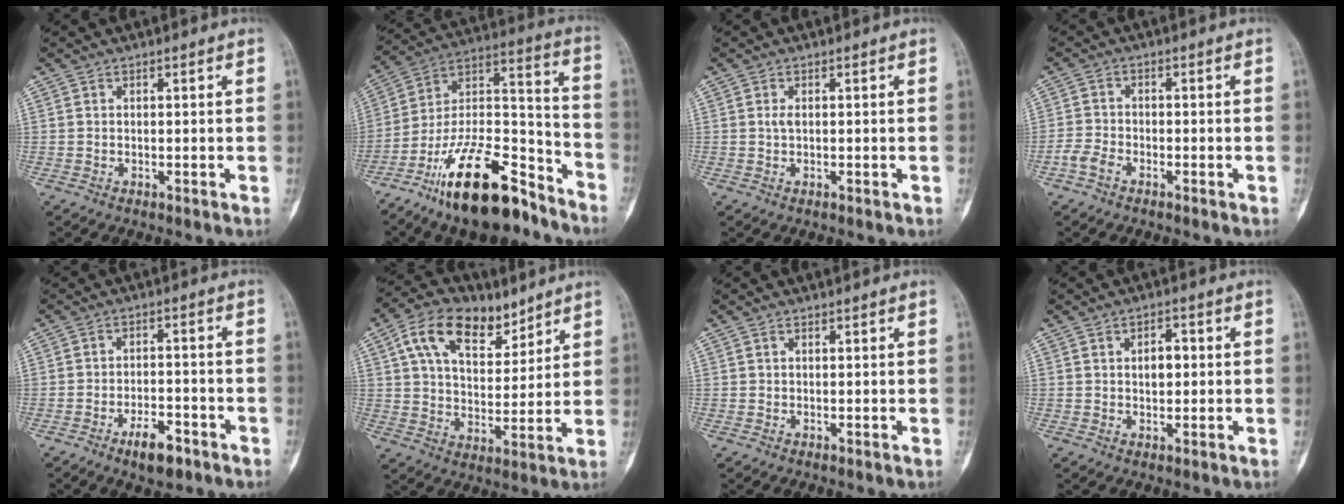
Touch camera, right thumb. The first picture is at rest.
{"total": 23.4, "force": [-15.8, 8.9, 14.7], "torque": [-0.248, 0.097, -0.275]}
{"total": 1.1, "force": [0.0, 0.5, 1.0], "torque": [-0.019, 0.000, 0.001]}
{"total": 3.1, "force": [-2.0, 1.8, 1.7], "torque": [-0.036, 0.010, -0.042]}
{"total": 6.4, "force": [-3.9, 2.7, 4.2], "torque": [-0.060, 0.022, -0.058]}
{"total": 15.4, "force": [8.5, 9.0, 9.2], "torque": [-0.127, -0.021, 0.151]}
{"total": 0.5, "force": [0.3, 0.3, 0.2], "torque": [-0.003, 0.001, 0.005]}
{"total": 1.9, "force": [0.2, 1.1, 1.5], "torque": [-0.015, 0.003, 0.002]}